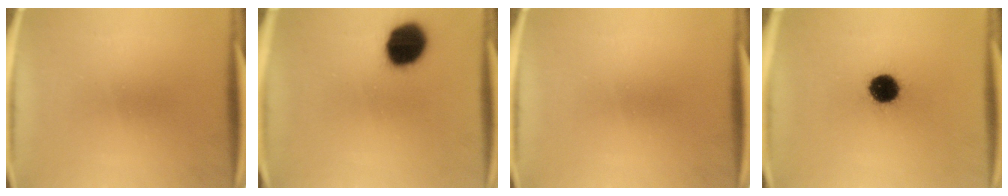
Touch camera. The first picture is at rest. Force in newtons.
{"total": 13.8}
{"total": 0.0}
{"total": 10.4}